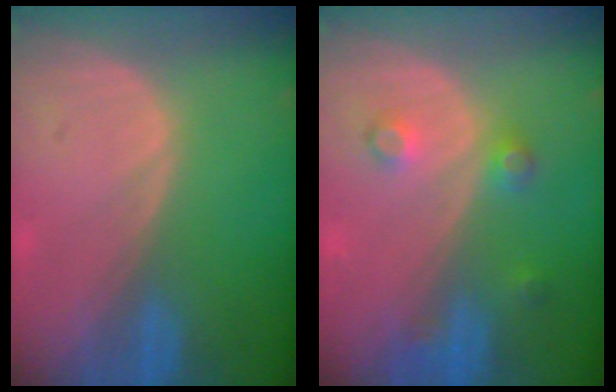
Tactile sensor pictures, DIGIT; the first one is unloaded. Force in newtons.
{"total": 3.8, "press": 3.4, "slide": 1.5}